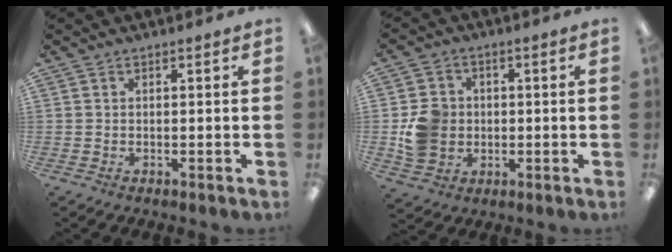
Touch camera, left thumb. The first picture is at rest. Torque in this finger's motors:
{"motor_torque": [0.91, 0.93, 0.38, -0.37, 0.15]}